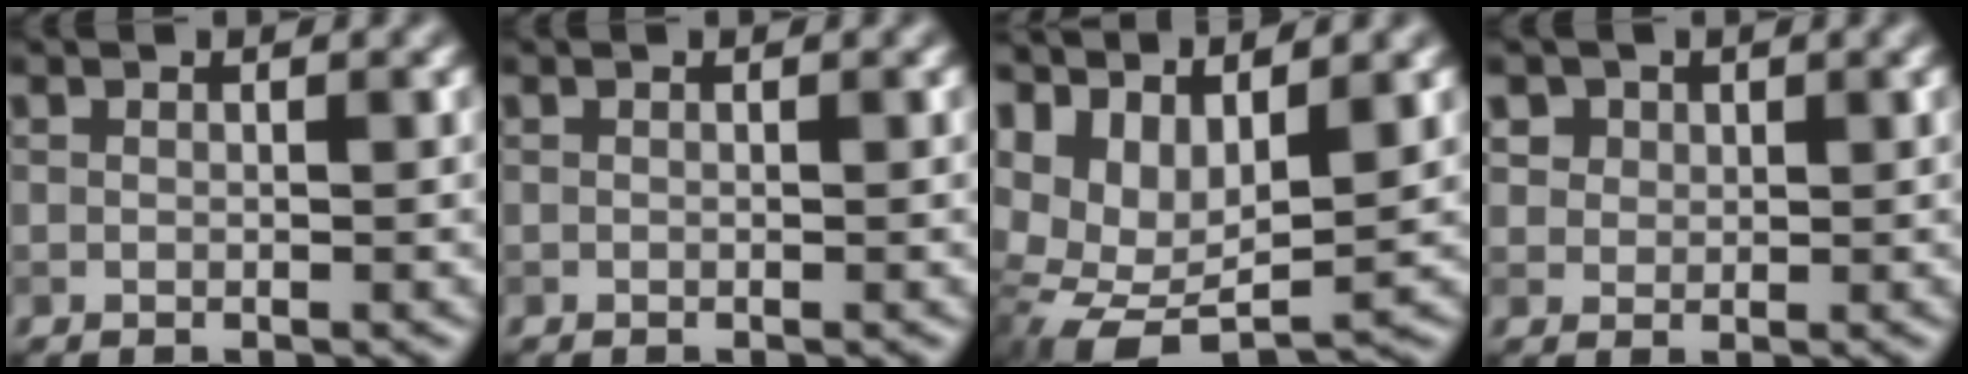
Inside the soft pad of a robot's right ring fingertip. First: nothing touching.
{"total": 0.0}
{"total": 10.0, "force": [1.9, 6.1, 7.7], "torque": [-0.161, -0.014, 0.048]}
{"total": 3.2, "force": [1.8, 2.4, 1.3], "torque": [-0.039, 0.000, 0.037]}